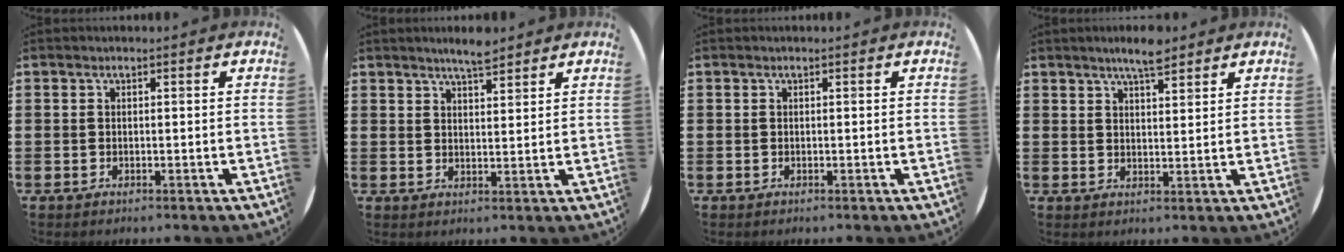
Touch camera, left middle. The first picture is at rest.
{"total": 3.8, "force": [3.5, 0.4, 1.2], "torque": [-0.030, -0.007, 0.064]}
{"total": 0.0}
{"total": 4.5, "force": [4.0, 0.8, 2.1], "torque": [-0.039, -0.010, 0.068]}